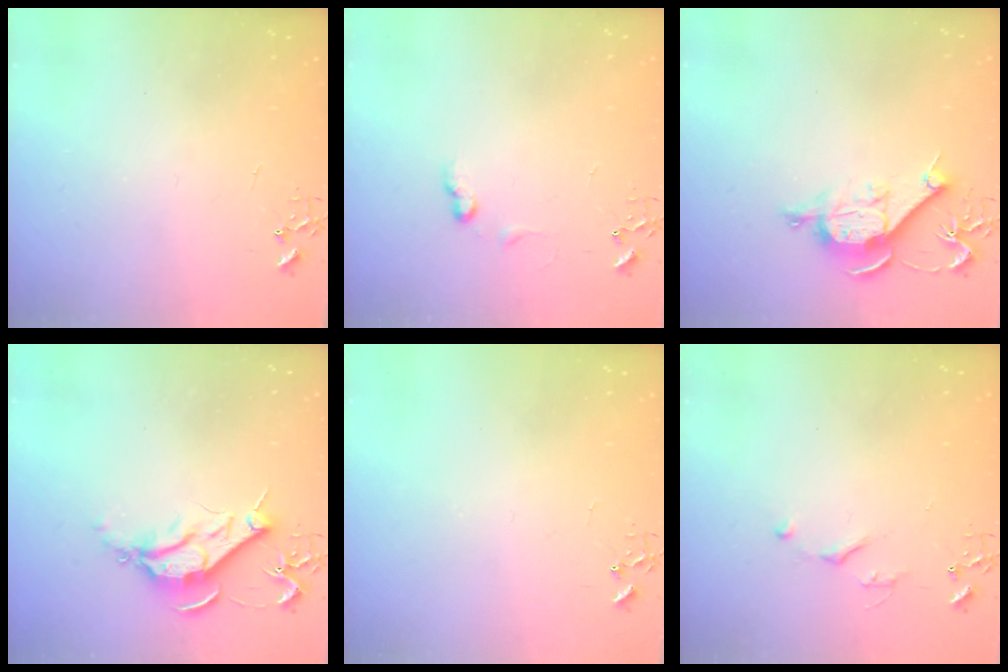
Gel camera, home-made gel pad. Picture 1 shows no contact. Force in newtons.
{"total": 6.0, "press": 6.0, "slide": 0.8}
{"total": 10.4, "press": 10.4, "slide": 1.2}
{"total": 9.5, "press": 9.4, "slide": 1.0}
{"total": 0.0}
{"total": 4.3, "press": 4.3, "slide": 0.6}